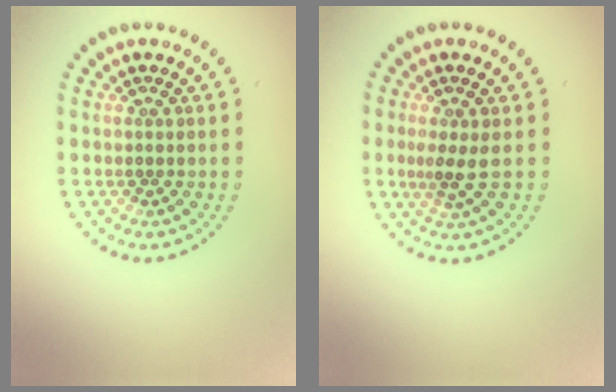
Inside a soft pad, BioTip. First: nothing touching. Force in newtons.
{"total": 2.0, "press": 1.6, "slide": 1.3}